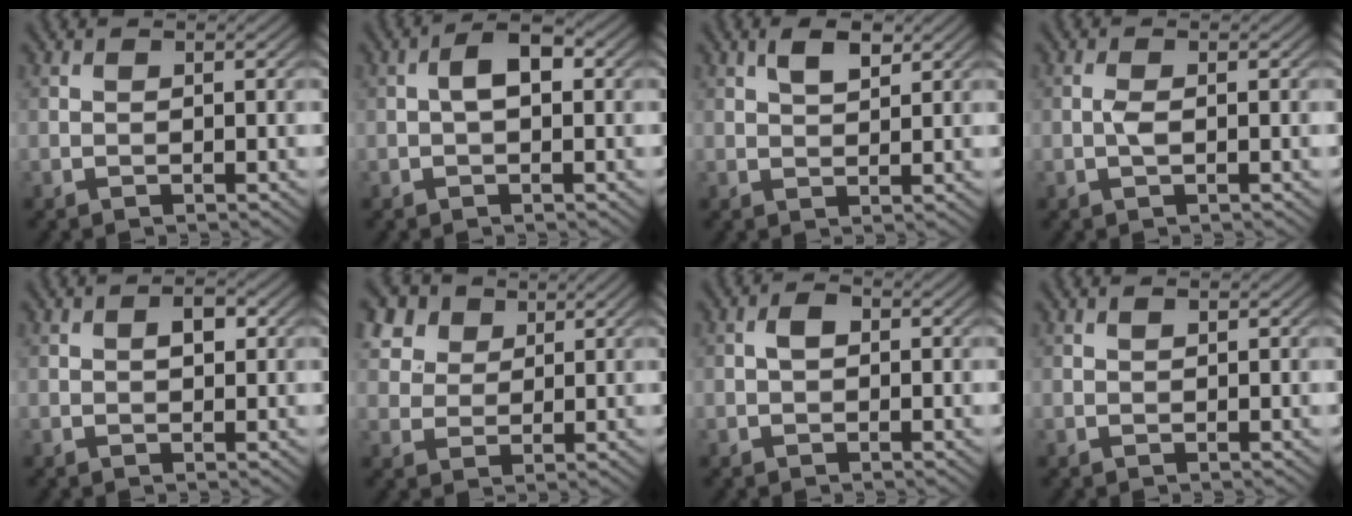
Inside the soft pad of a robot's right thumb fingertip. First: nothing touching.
{"total": 3.4, "force": [0.2, 1.7, 2.9], "torque": [-0.048, 0.010, -0.003]}
{"total": 3.2, "force": [1.6, 1.3, 2.4], "torque": [-0.048, 0.004, 0.031]}
{"total": 1.4, "force": [-0.3, 0.3, 1.4], "torque": [-0.033, 0.004, -0.007]}
{"total": 1.9, "force": [0.4, 1.0, 1.6], "torque": [-0.023, 0.003, 0.005]}
{"total": 7.6, "force": [4.8, 4.9, 3.4], "torque": [-0.121, 0.004, 0.095]}
{"total": 1.7, "force": [0.0, 1.0, 1.3], "torque": [-0.024, 0.006, -0.004]}
{"total": 0.6, "force": [0.4, 0.1, 0.4], "torque": [-0.011, 0.002, 0.007]}